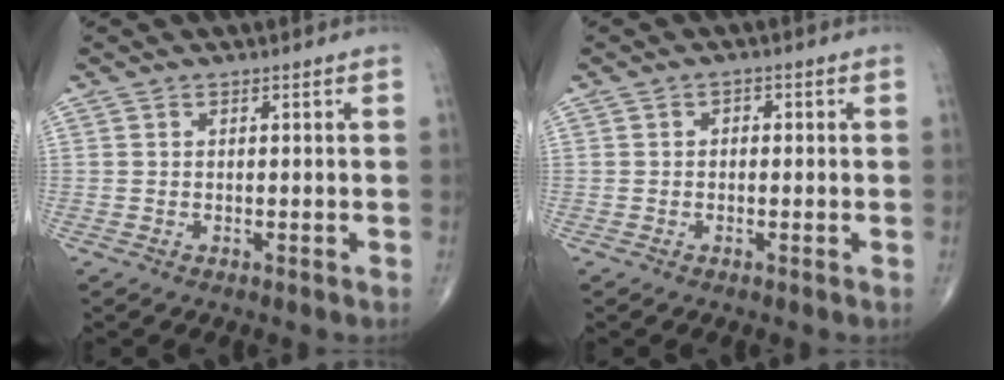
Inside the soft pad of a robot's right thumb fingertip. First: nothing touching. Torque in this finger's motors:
{"motor_torque": [-0.16, -0.34, 0.11, 0.13, 0.00]}